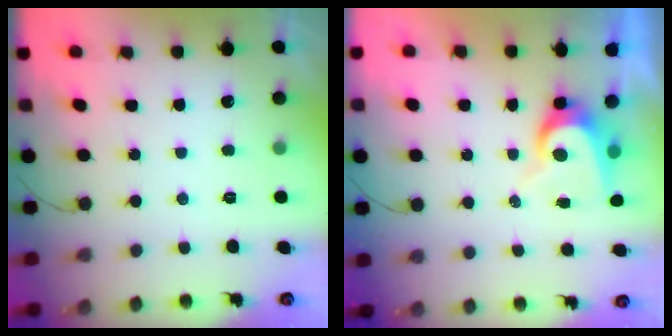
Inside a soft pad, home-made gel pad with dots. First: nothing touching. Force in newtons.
{"total": 6.4, "press": 6.4, "slide": 0.3}